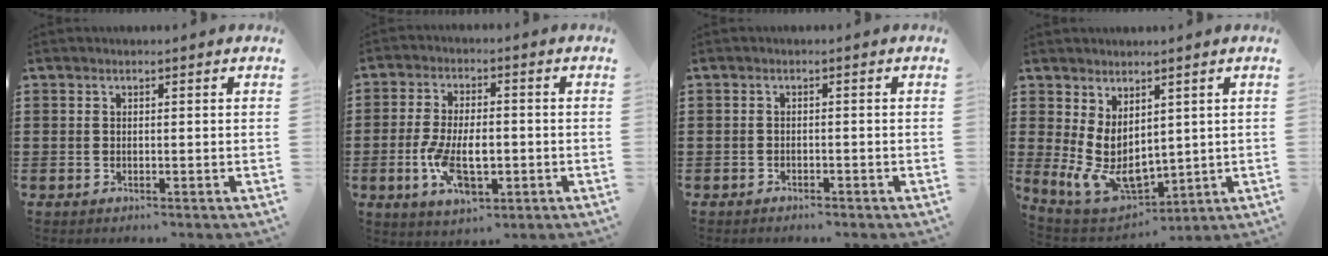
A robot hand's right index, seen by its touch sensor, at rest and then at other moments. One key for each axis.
{"total": 8.8, "fx": -2.0, "fy": 4.3, "fz": 7.4, "tx": -0.159, "ty": 0.000, "tz": -0.038}
{"total": 0.9, "fx": -0.9, "fy": 0.3, "fz": 0.0, "tx": -0.005, "ty": 0.003, "tz": -0.020}
{"total": 8.0, "fx": 1.6, "fy": 5.4, "fz": 5.6, "tx": -0.135, "ty": -0.022, "tz": 0.033}